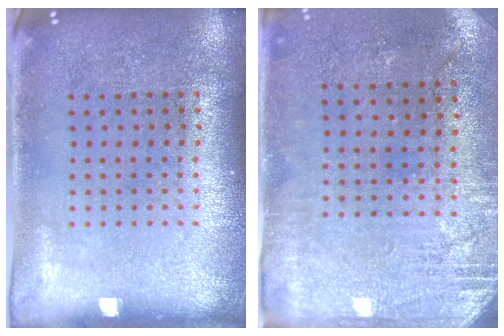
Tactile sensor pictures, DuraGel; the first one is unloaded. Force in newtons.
{"total": 2.8, "press": 2.4, "slide": 1.5}